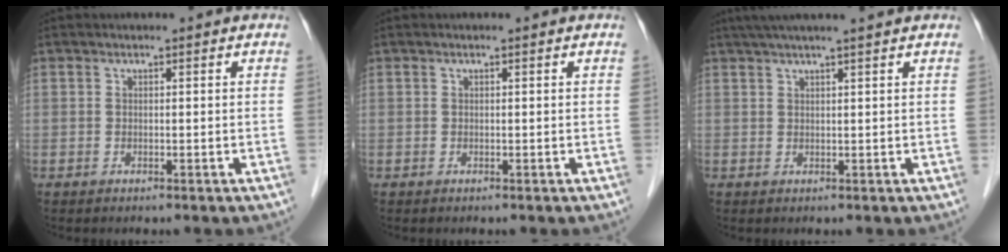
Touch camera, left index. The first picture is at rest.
{"total": 0.0}
{"total": 7.7, "force": [6.4, -0.7, 4.3], "torque": [-0.065, 0.033, 0.088]}